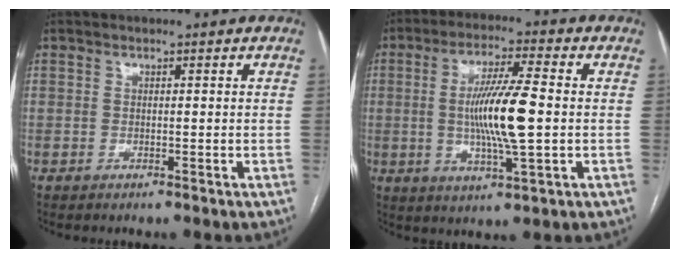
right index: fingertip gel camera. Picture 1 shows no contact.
{"total": 11.1, "force": [-0.3, 0.7, 11.1], "torque": [-0.212, -0.006, -0.007]}